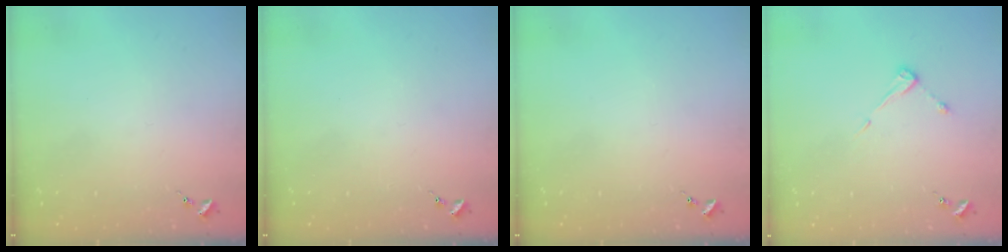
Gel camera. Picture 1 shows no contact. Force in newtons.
{"total": 0.0}
{"total": 0.0}
{"total": 4.7, "press": 4.7, "slide": 0.4}